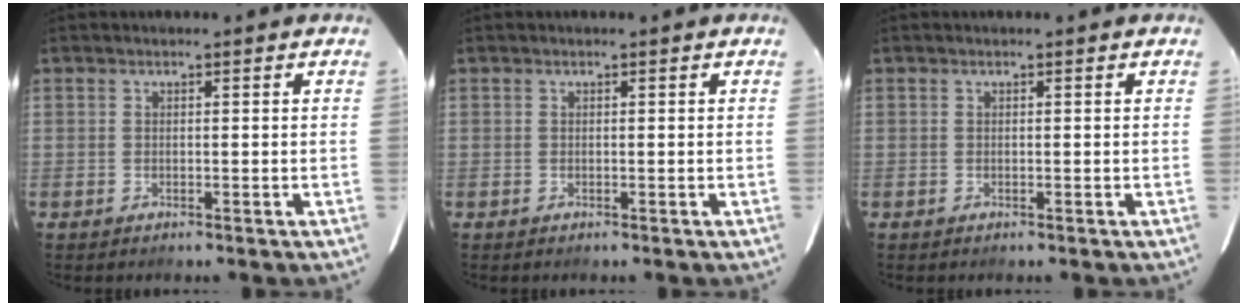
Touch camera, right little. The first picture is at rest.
{"total": 0.0}
{"total": 0.0}